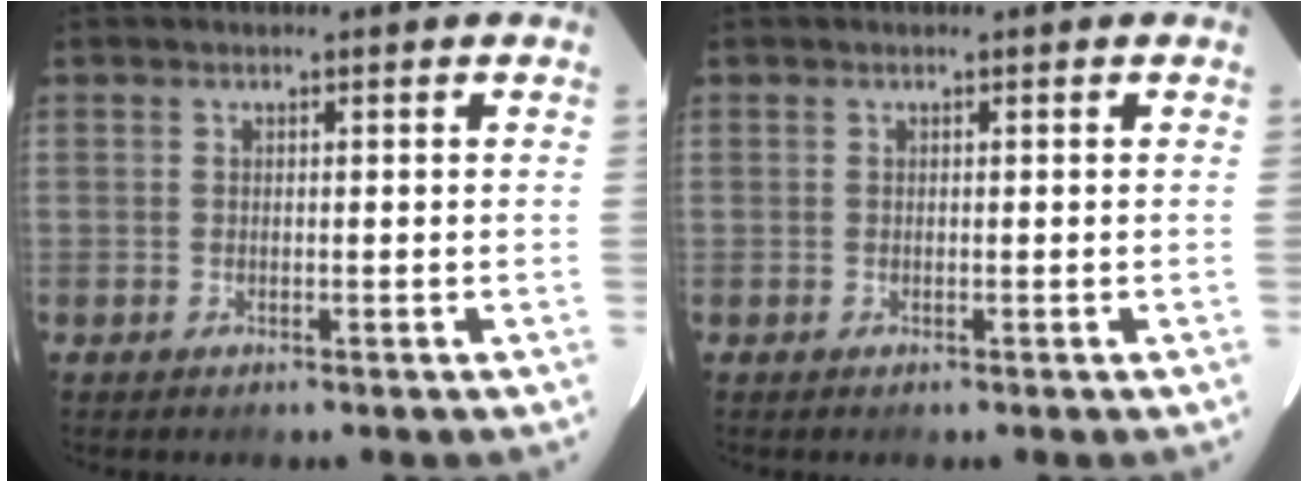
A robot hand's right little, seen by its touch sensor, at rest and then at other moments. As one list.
[{"total": 0.0}]